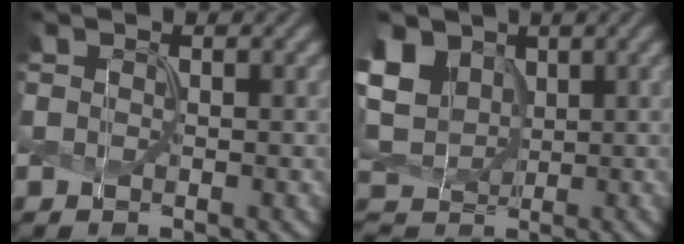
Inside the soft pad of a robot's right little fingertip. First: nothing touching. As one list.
[{"total": 7.7, "force": [2.0, 6.2, 4.1], "torque": [-0.121, 0.025, 0.033]}]